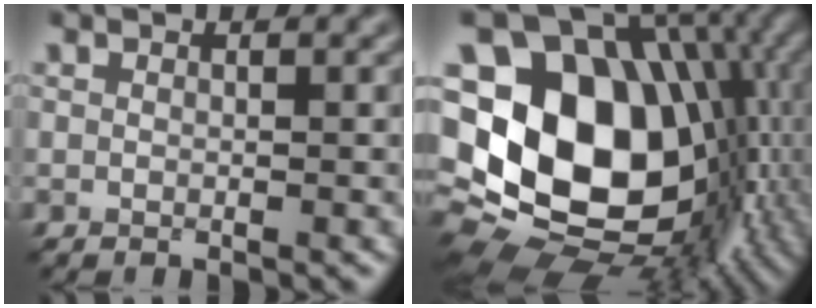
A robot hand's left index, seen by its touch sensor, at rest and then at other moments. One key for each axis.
{"total": 20.8, "fx": -0.4, "fy": 15.5, "fz": 13.8, "tx": -0.250, "ty": -0.005, "tz": 0.024}